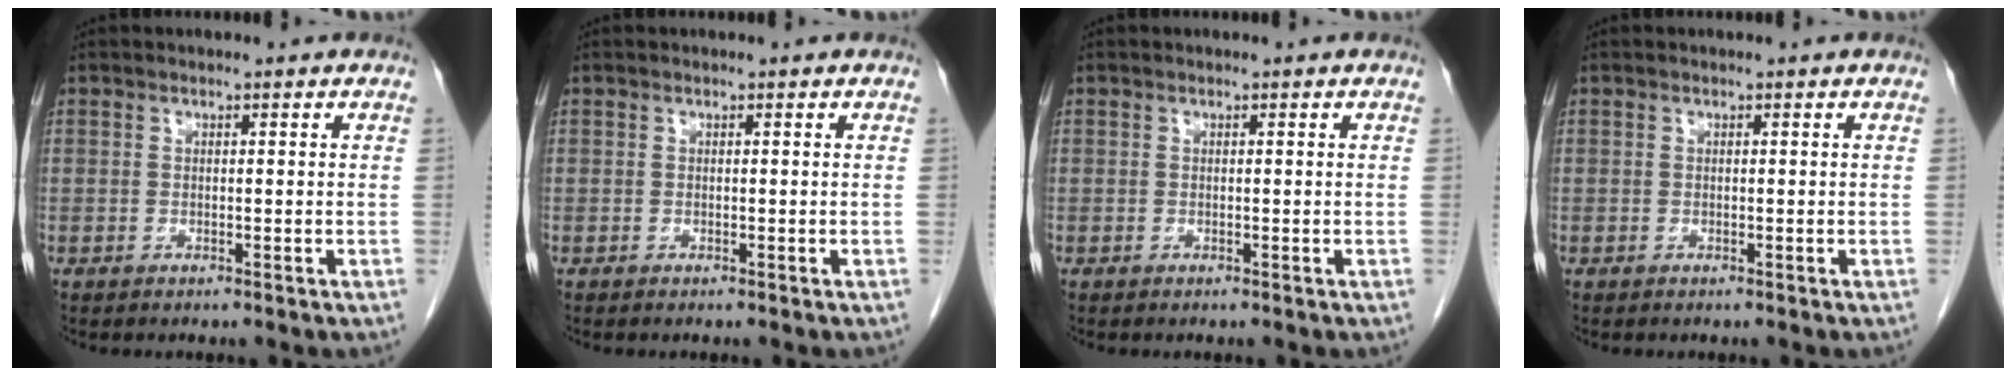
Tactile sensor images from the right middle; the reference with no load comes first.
{"total": 0.0}
{"total": 0.0}
{"total": 0.0}